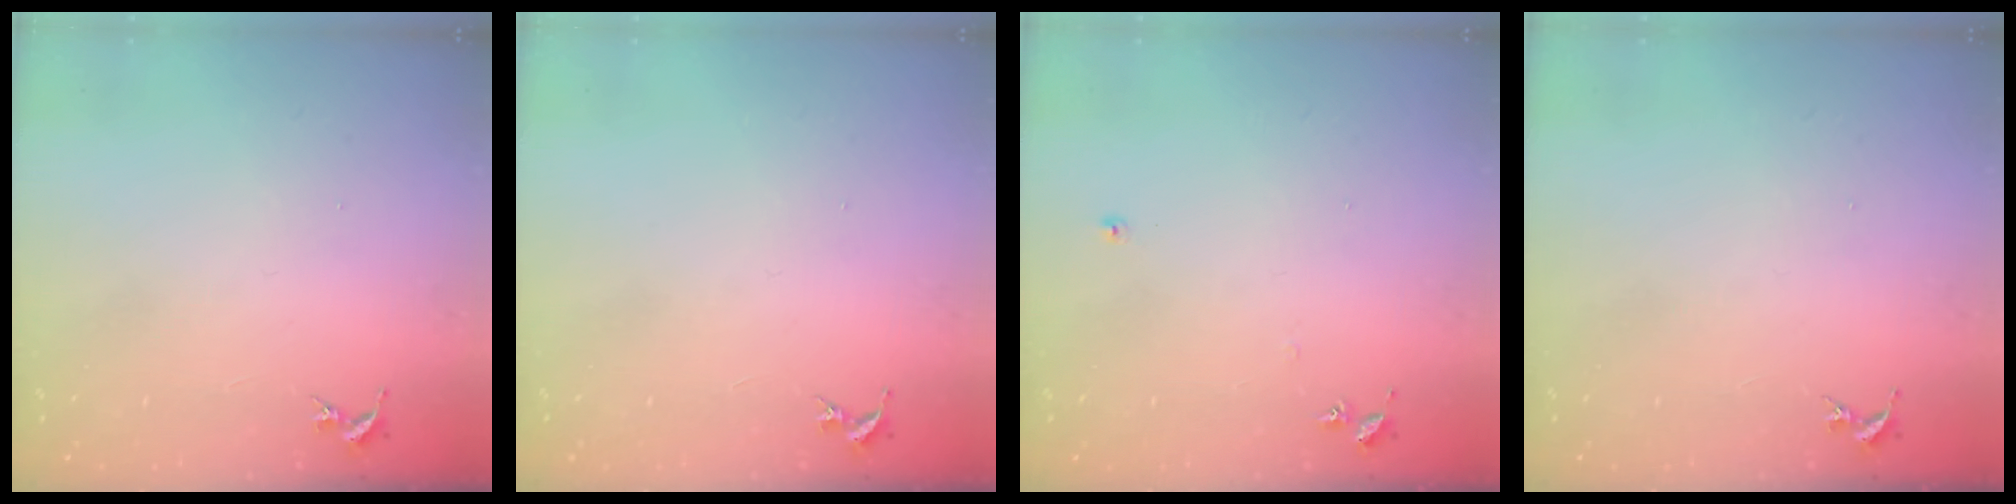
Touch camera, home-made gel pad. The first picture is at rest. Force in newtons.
{"total": 0.0}
{"total": 5.6, "press": 5.6, "slide": 0.7}
{"total": 0.0}